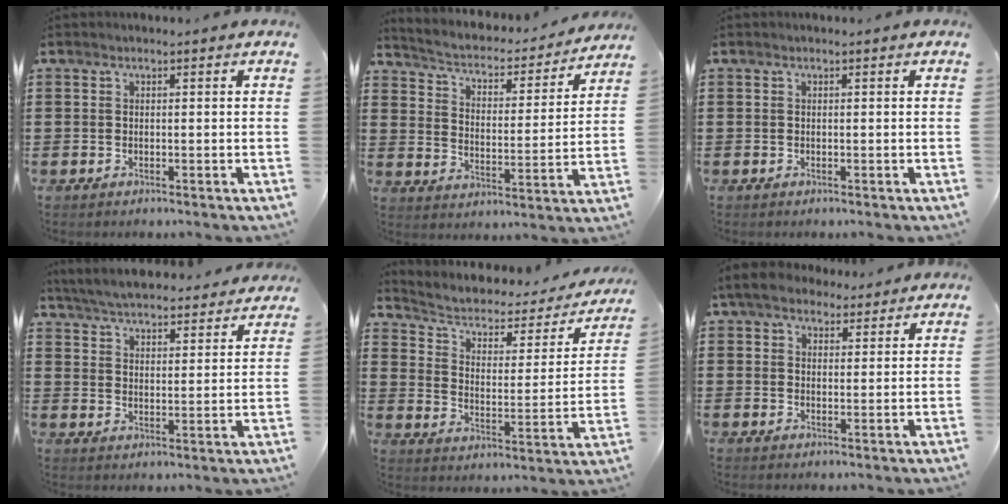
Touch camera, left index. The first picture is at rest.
{"total": 2.7, "force": [2.5, 0.7, 0.9], "torque": [-0.035, -0.026, 0.031]}
{"total": 0.0}
{"total": 5.4, "force": [5.3, 0.1, 0.9], "torque": [-0.041, -0.030, 0.093]}
{"total": 3.5, "force": [2.0, 2.1, 1.9], "torque": [-0.053, -0.014, 0.023]}
{"total": 4.9, "force": [3.8, 2.6, 1.7], "torque": [-0.049, 0.007, 0.070]}